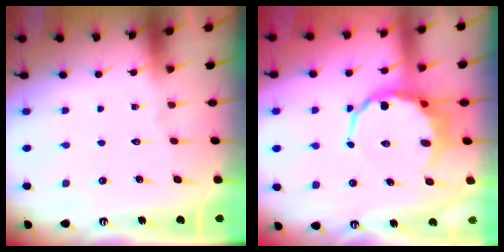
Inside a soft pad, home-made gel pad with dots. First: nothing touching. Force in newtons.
{"total": 7.9, "press": 7.5, "slide": 2.4}